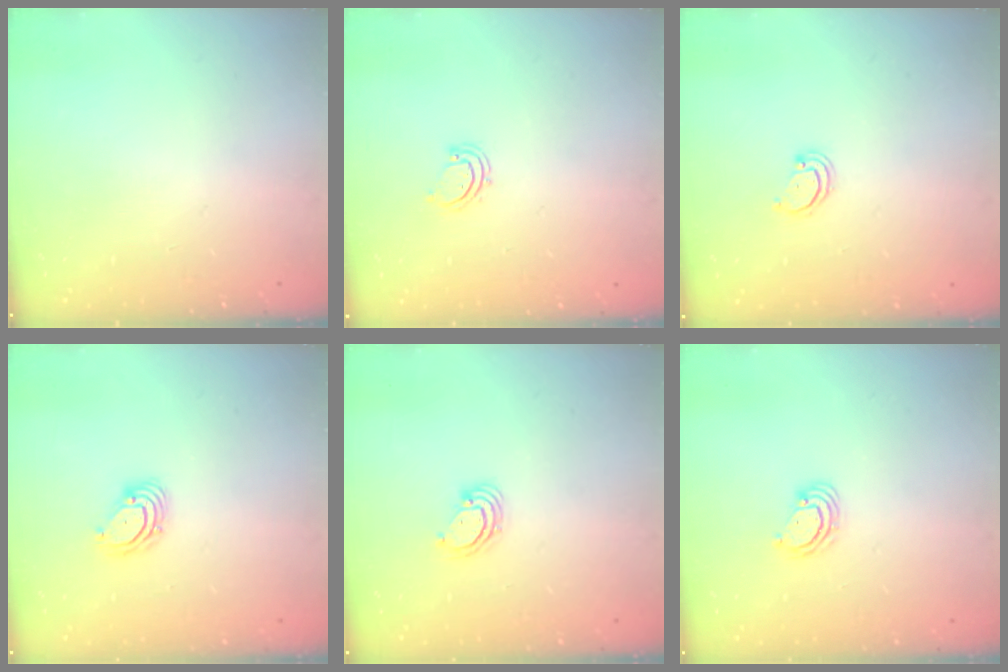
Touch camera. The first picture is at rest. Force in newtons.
{"total": 2.9, "press": 2.9, "slide": 0.3}
{"total": 2.2, "press": 2.2, "slide": 0.2}
{"total": 3.9, "press": 3.9, "slide": 0.2}
{"total": 3.5, "press": 3.5, "slide": 0.2}
{"total": 2.9, "press": 2.9, "slide": 0.3}